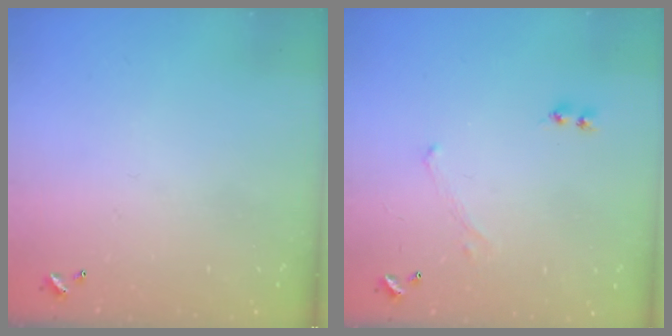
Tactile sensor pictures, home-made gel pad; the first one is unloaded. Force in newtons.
{"total": 0.7, "press": 0.6, "slide": 0.2}